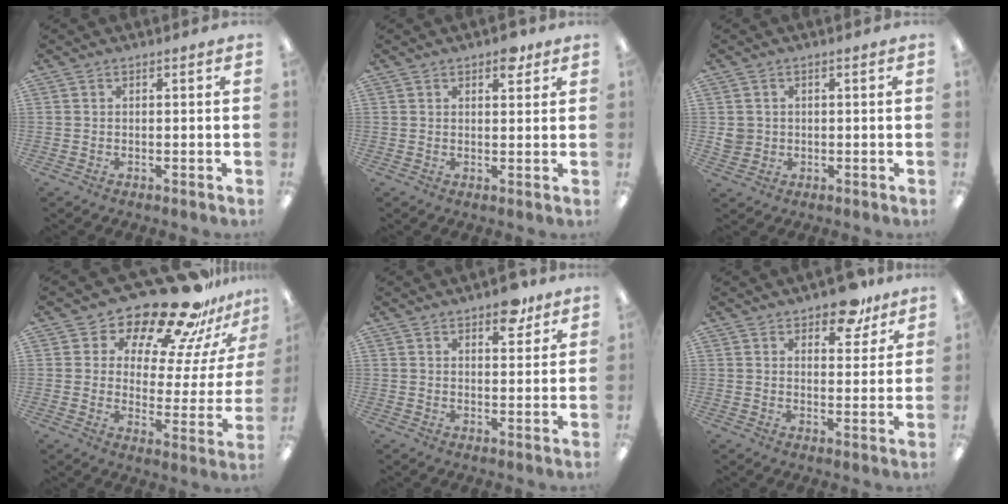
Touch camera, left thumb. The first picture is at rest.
{"total": 4.0, "force": [2.6, 2.1, 2.2], "torque": [-0.008, -0.012, 0.039]}
{"total": 3.4, "force": [0.3, 3.4, 0.5], "torque": [-0.007, 0.004, 0.005]}
{"total": 20.6, "force": [17.7, 6.6, 8.2], "torque": [-0.128, -0.138, 0.301]}
{"total": 6.5, "force": [4.7, 3.1, 3.3], "torque": [-0.020, -0.027, 0.076]}
{"total": 8.8, "force": [6.5, 4.2, 4.3], "torque": [-0.043, -0.031, 0.110]}